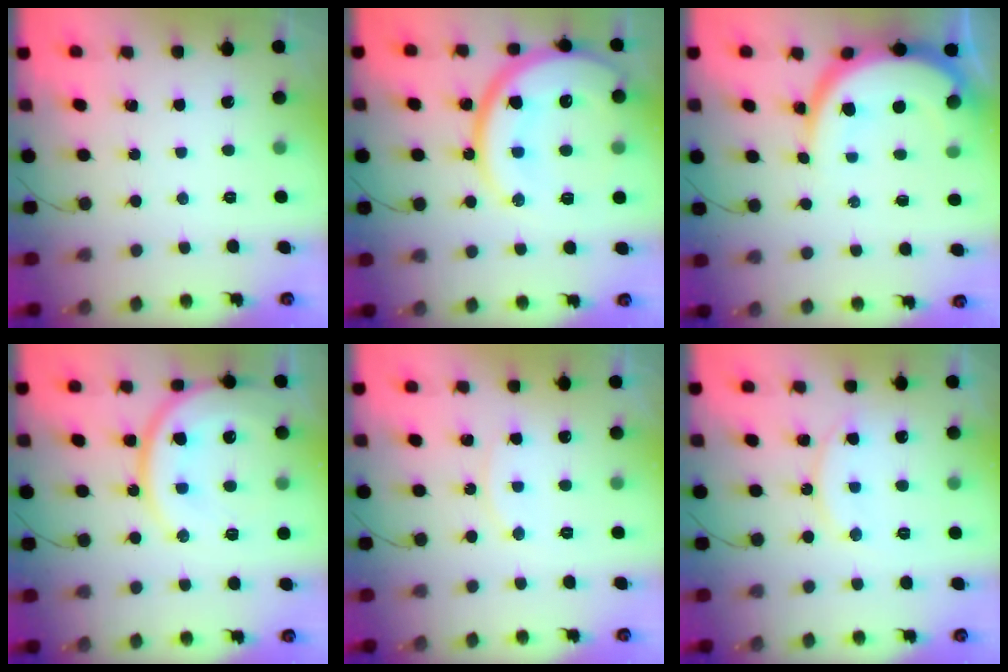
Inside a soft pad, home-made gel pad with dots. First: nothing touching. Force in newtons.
{"total": 23.7, "press": 23.6, "slide": 2.2}
{"total": 12.1, "press": 12.1, "slide": 1.0}
{"total": 18.3, "press": 17.9, "slide": 3.8}
{"total": 6.1, "press": 6.1, "slide": 0.2}
{"total": 11.7, "press": 11.7, "slide": 0.8}